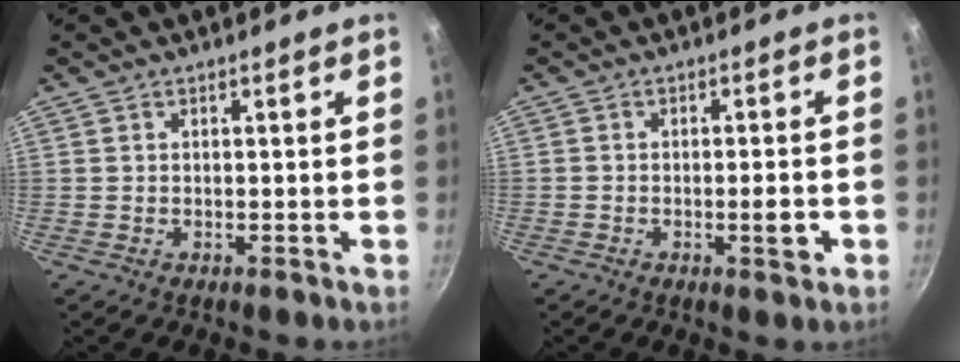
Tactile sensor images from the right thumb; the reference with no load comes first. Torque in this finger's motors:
{"motor_torque": [3.15, 1.61, 1.51, -1.27, 0.52]}